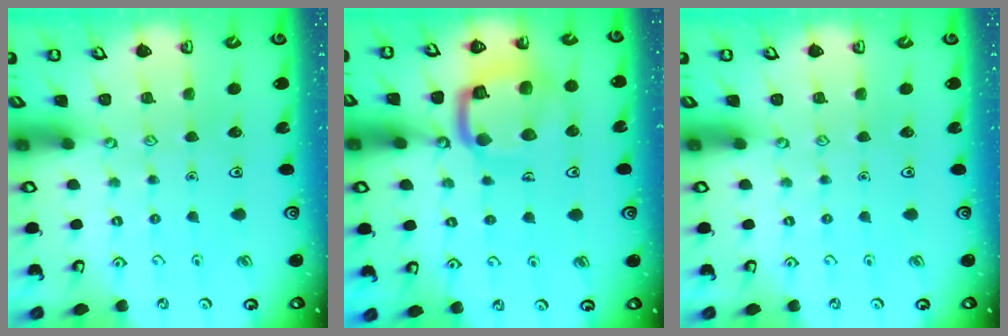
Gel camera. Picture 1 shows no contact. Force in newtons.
{"total": 14.6, "press": 14.5, "slide": 1.6}
{"total": 0.0}